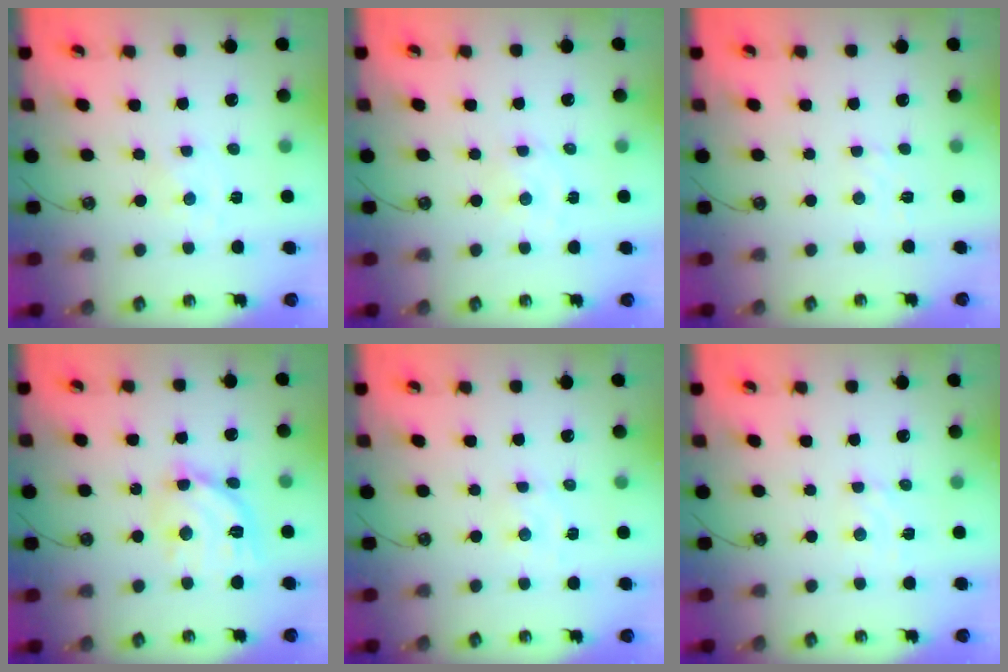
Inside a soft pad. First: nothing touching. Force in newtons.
{"total": 2.0, "press": 2.0, "slide": 0.5}
{"total": 2.5, "press": 2.4, "slide": 0.5}
{"total": 13.5, "press": 13.5, "slide": 1.2}
{"total": 2.1, "press": 2.0, "slide": 0.3}
{"total": 3.8, "press": 3.8, "slide": 0.4}